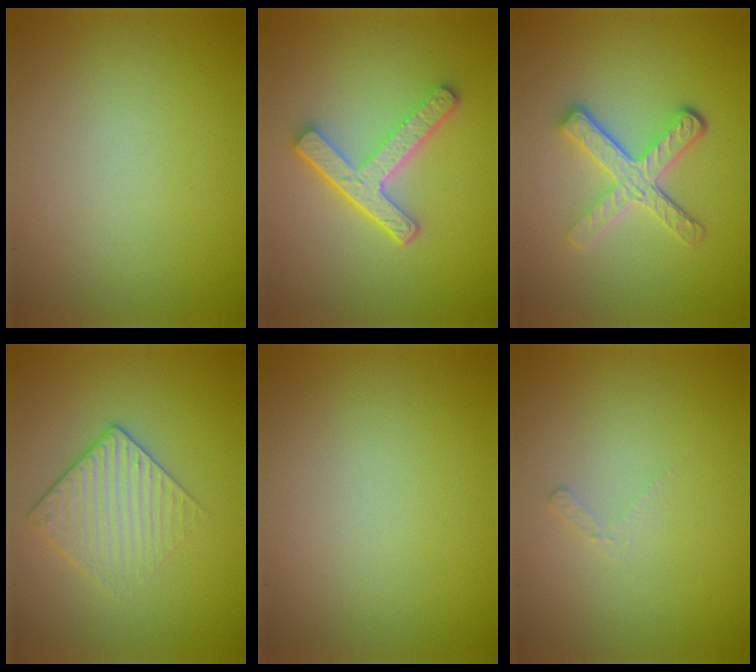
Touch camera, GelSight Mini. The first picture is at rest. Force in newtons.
{"total": 5.0, "press": 3.7, "slide": 3.3}
{"total": 4.2, "press": 3.4, "slide": 2.6}
{"total": 2.9, "press": 2.6, "slide": 1.2}
{"total": 0.0}
{"total": 0.8, "press": 0.8, "slide": 0.2}